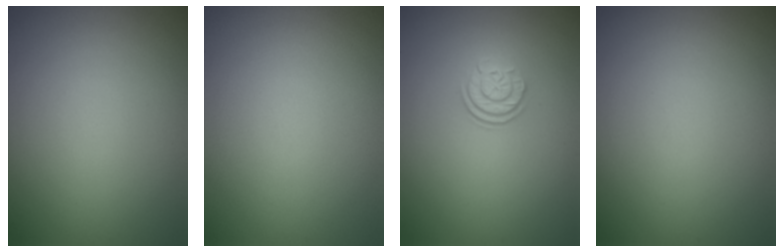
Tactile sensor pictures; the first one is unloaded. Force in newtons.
{"total": 0.0}
{"total": 2.4, "press": 1.8, "slide": 1.5}
{"total": 0.0}